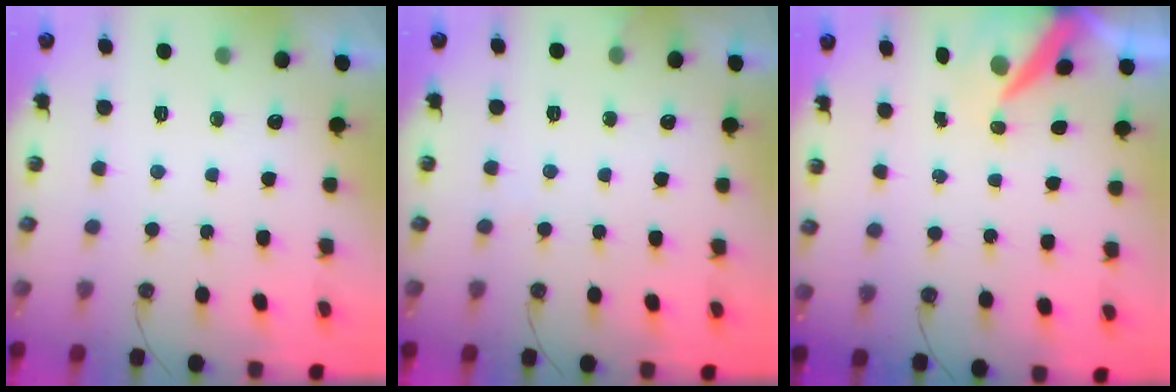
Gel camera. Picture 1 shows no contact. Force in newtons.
{"total": 4.8, "press": 4.7, "slide": 0.2}
{"total": 7.8, "press": 7.7, "slide": 1.0}